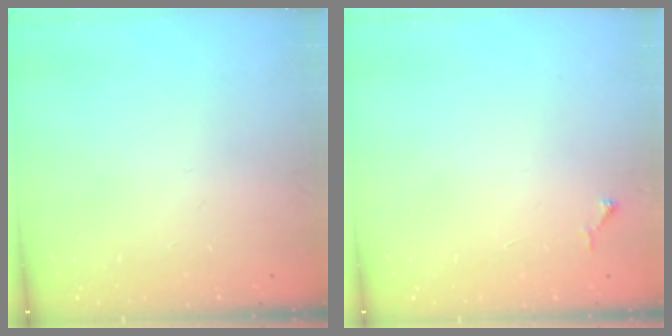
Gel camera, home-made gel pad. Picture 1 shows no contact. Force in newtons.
{"total": 4.5, "press": 4.5, "slide": 0.6}